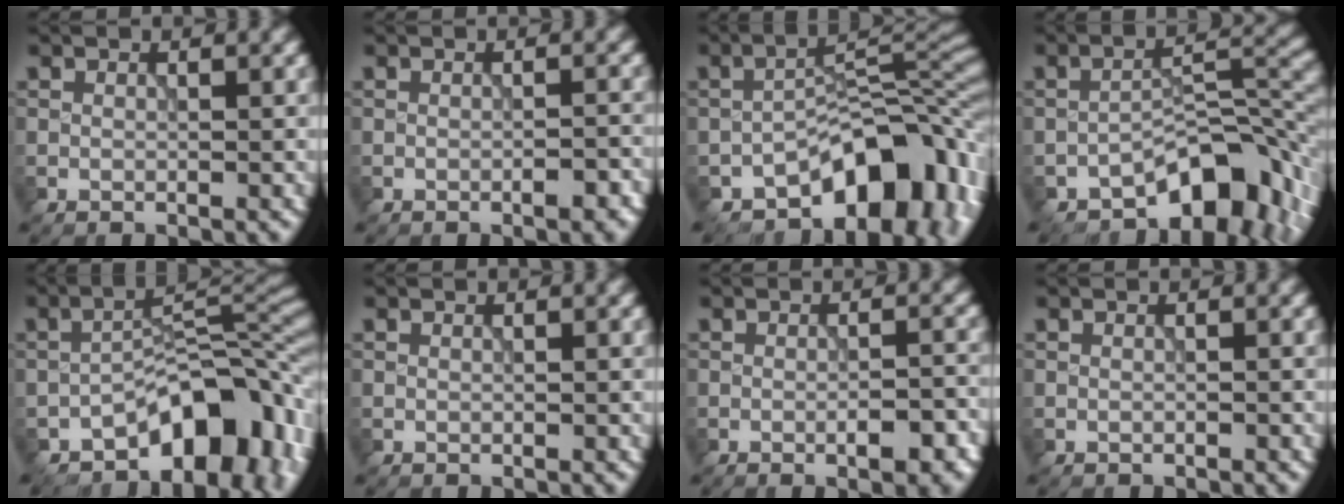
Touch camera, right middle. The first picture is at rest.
{"total": 1.7, "force": [-0.8, 0.5, 1.5], "torque": [-0.018, 0.002, -0.010]}
{"total": 11.6, "force": [-6.0, 6.0, 7.9], "torque": [-0.092, -0.006, -0.102]}
{"total": 8.6, "force": [-5.5, 3.9, 5.4], "torque": [-0.057, 0.005, -0.092]}
{"total": 10.9, "force": [-5.7, 5.5, 7.4], "torque": [-0.080, 0.000, -0.101]}
{"total": 0.0}
{"total": 3.2, "force": [-1.2, 0.9, 2.8], "torque": [-0.042, 0.000, -0.014]}
{"total": 0.0}